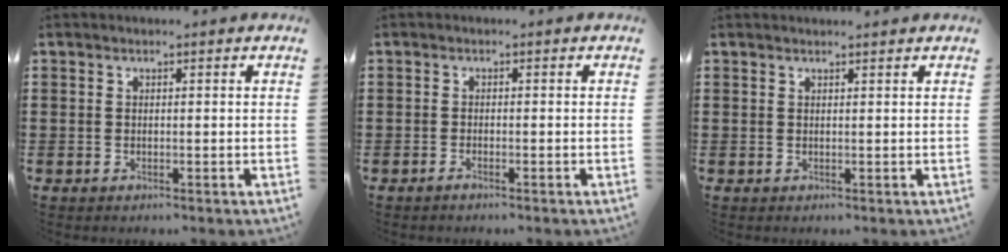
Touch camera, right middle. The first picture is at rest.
{"total": 0.7, "force": [-0.6, 0.0, 0.5], "torque": [-0.009, -0.002, -0.011]}
{"total": 0.9, "force": [0.9, -0.2, 0.2], "torque": [-0.003, -0.002, 0.018]}